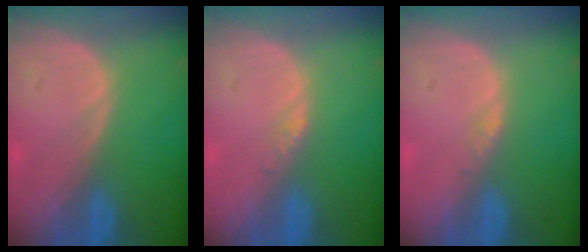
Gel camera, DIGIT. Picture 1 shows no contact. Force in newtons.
{"total": 1.1, "press": 1.1, "slide": 0.1}
{"total": 0.8, "press": 0.8, "slide": 0.1}